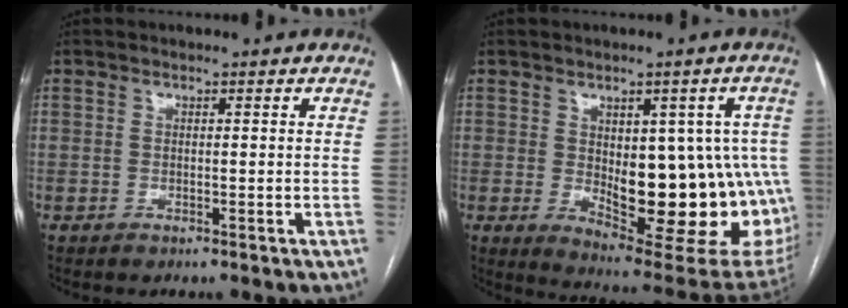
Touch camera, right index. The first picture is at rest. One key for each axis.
{"total": 20.4, "fx": -1.5, "fy": 8.4, "fz": 18.5, "tx": -0.171, "ty": 0.008, "tz": 0.011}